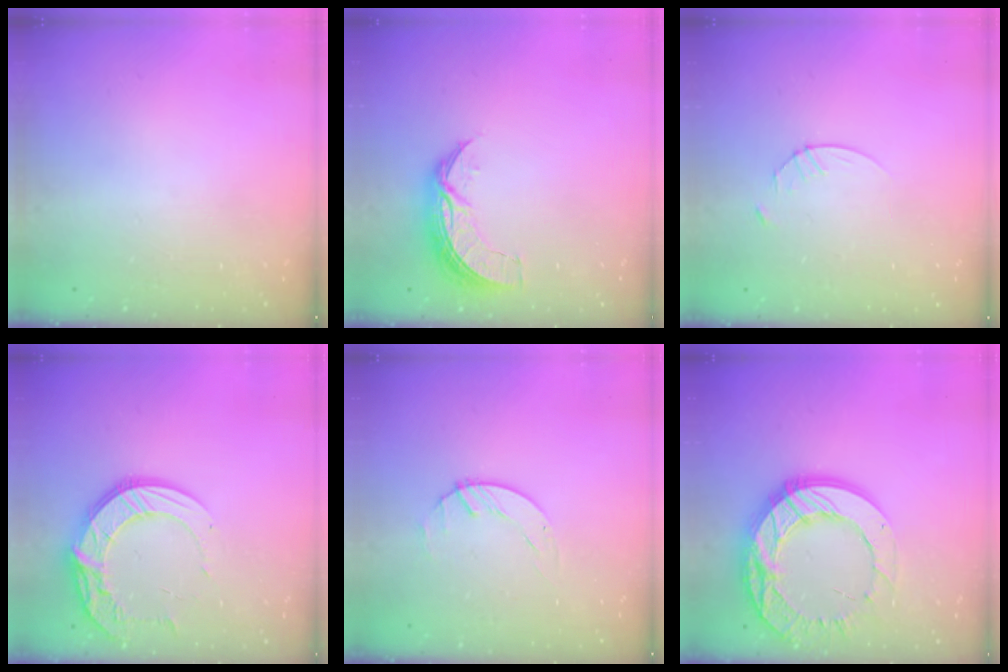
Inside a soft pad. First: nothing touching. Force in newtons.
{"total": 7.7, "press": 7.7, "slide": 0.7}
{"total": 2.9, "press": 2.9, "slide": 0.4}
{"total": 13.6, "press": 13.5, "slide": 1.2}
{"total": 0.6, "press": 0.6, "slide": 0.1}
{"total": 21.8, "press": 21.7, "slide": 1.9}